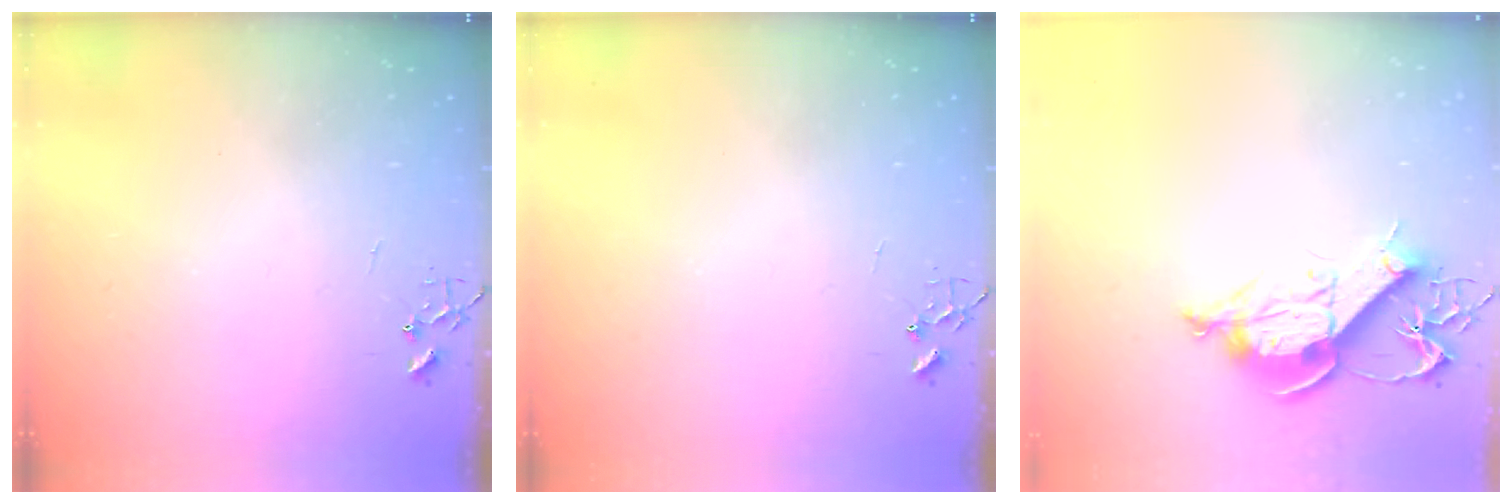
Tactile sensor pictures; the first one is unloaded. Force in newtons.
{"total": 0.0}
{"total": 11.6, "press": 11.5, "slide": 1.4}